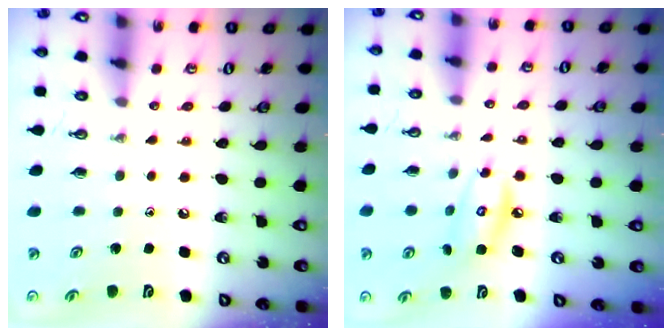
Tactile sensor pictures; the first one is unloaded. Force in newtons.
{"total": 8.7, "press": 8.7, "slide": 0.6}